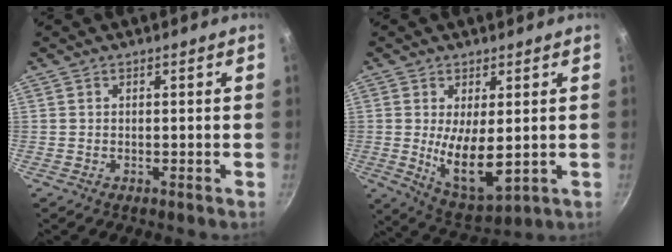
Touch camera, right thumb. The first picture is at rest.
{"total": 10.7, "force": [0.0, 4.5, 9.7], "torque": [-0.160, -0.027, 0.018]}